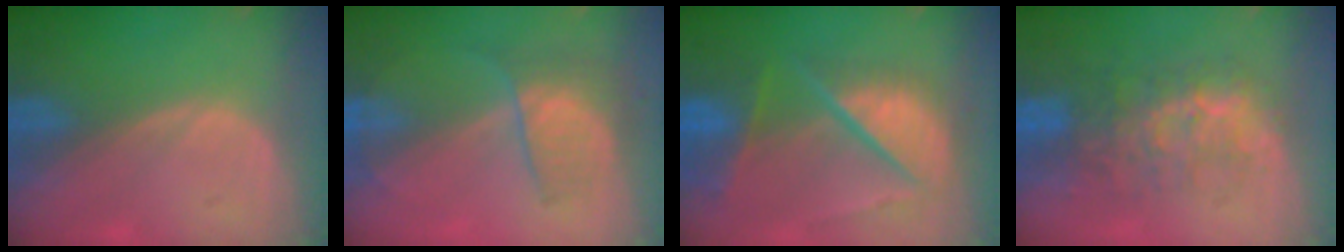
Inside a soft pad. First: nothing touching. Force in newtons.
{"total": 7.2, "press": 6.0, "slide": 3.9}
{"total": 10.6, "press": 8.9, "slide": 5.8}
{"total": 8.7, "press": 8.1, "slide": 3.1}